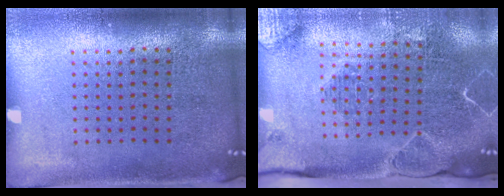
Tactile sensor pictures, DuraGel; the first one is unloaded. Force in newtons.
{"total": 2.1, "press": 2.1, "slide": 0.5}